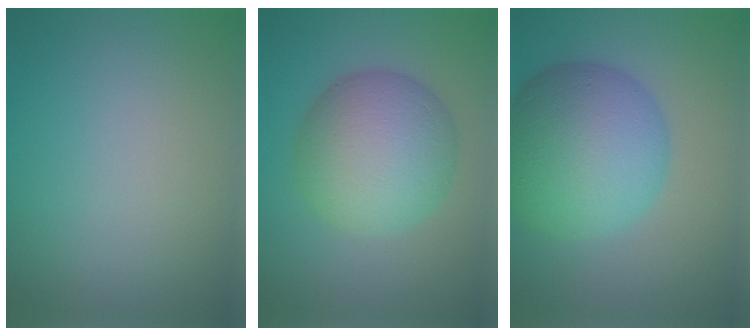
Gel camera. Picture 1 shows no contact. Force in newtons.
{"total": 8.4, "press": 8.4, "slide": 0.1}
{"total": 10.5, "press": 10.5, "slide": 0.2}